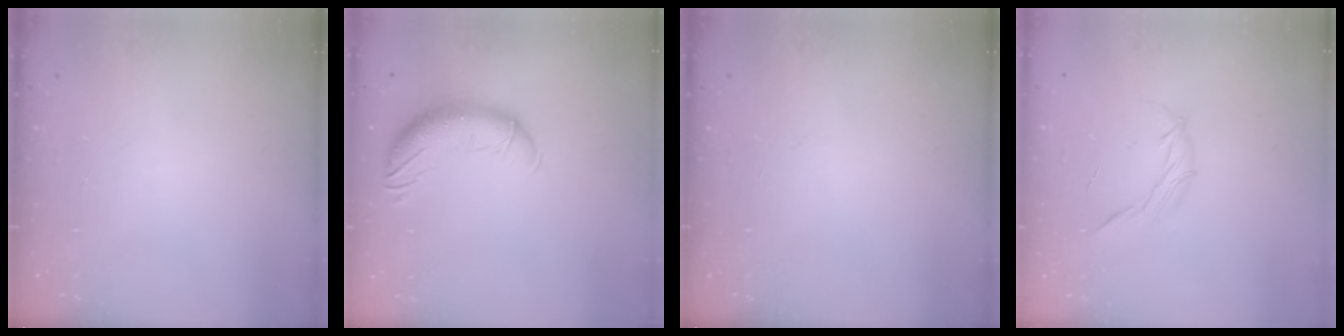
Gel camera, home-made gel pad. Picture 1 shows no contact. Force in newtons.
{"total": 11.8, "press": 11.6, "slide": 2.5}
{"total": 0.0}
{"total": 6.4, "press": 6.2, "slide": 1.4}